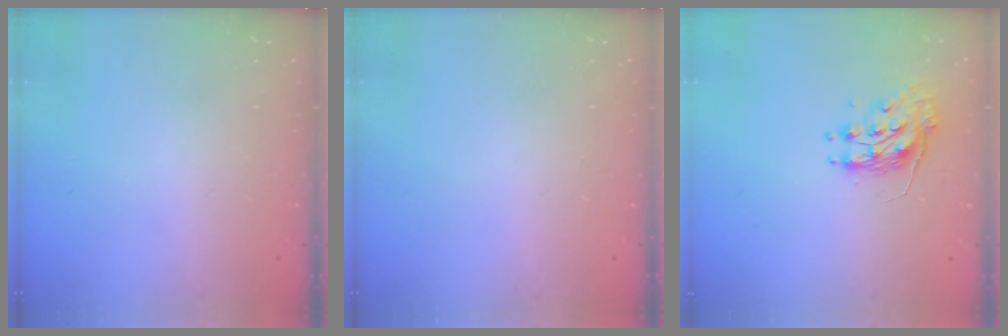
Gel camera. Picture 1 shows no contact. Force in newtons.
{"total": 0.0}
{"total": 8.8, "press": 8.8, "slide": 0.0}